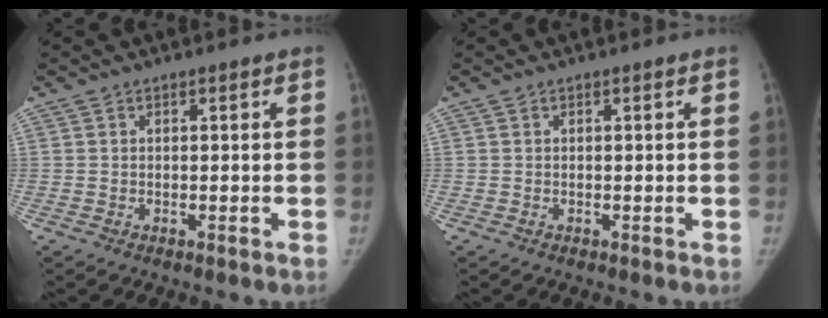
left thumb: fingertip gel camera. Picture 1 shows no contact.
{"total": 0.0}